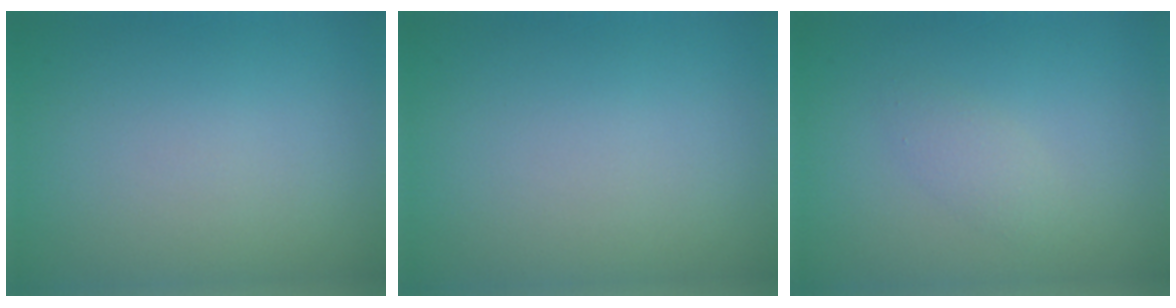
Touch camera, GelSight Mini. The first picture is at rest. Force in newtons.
{"total": 0.0}
{"total": 1.3, "press": 1.3, "slide": 0.1}